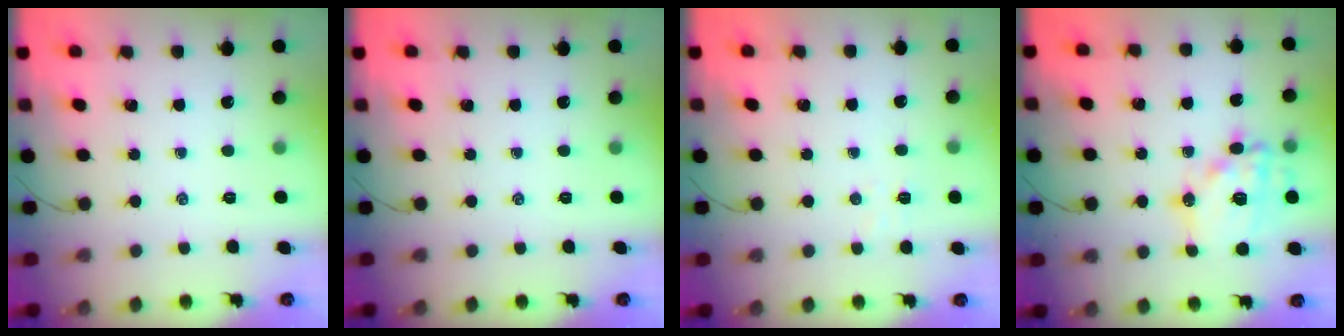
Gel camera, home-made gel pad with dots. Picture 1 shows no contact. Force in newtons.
{"total": 0.0}
{"total": 4.0, "press": 3.9, "slide": 0.9}
{"total": 16.1, "press": 15.9, "slide": 2.8}